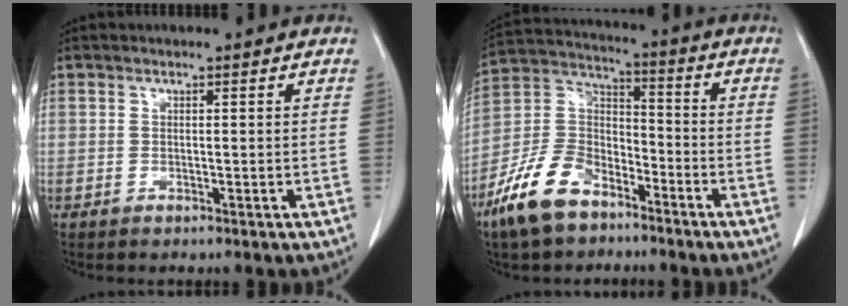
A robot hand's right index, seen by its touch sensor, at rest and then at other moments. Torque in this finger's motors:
{"motor_torque": [0.02, -0.33, -0.13, -0.21]}